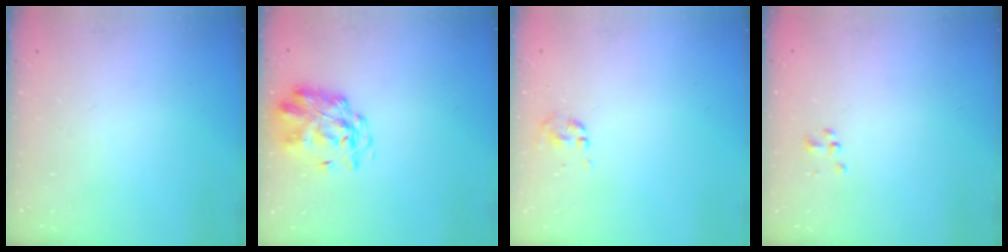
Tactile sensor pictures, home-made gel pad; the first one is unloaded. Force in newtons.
{"total": 2.9, "press": 2.8, "slide": 0.7}
{"total": 0.0}
{"total": 1.2, "press": 1.2, "slide": 0.3}